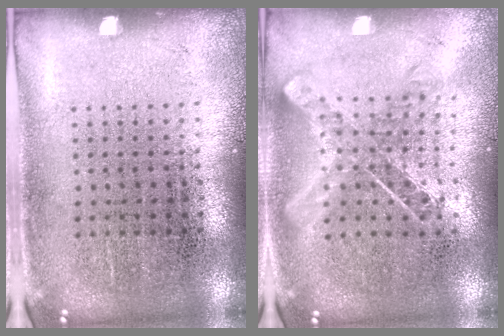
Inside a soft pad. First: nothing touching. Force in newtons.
{"total": 0.7, "press": 0.7, "slide": 0.1}